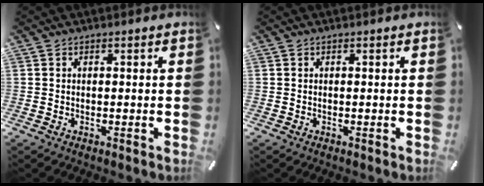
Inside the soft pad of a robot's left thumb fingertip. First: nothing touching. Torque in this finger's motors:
{"motor_torque": [0.00, 0.00, 0.00, 0.00, 0.00]}